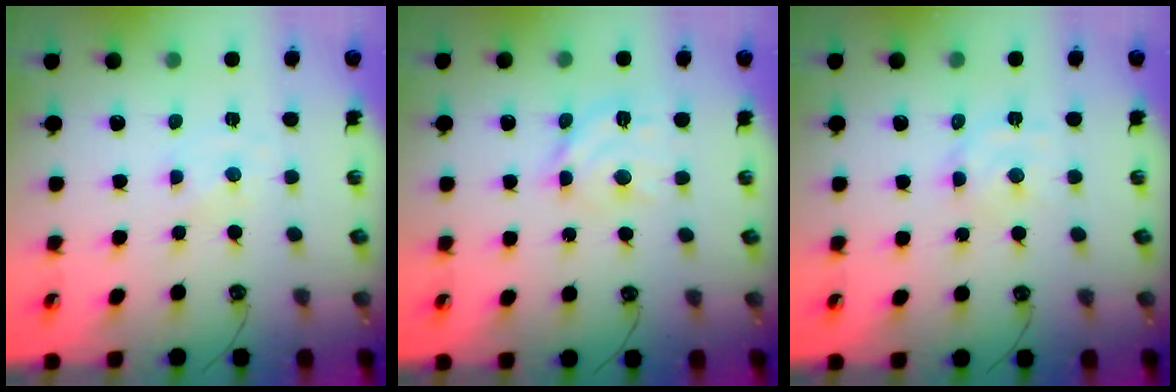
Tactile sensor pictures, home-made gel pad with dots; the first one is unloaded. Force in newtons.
{"total": 12.4, "press": 12.4, "slide": 0.9}
{"total": 5.5, "press": 5.5, "slide": 0.7}